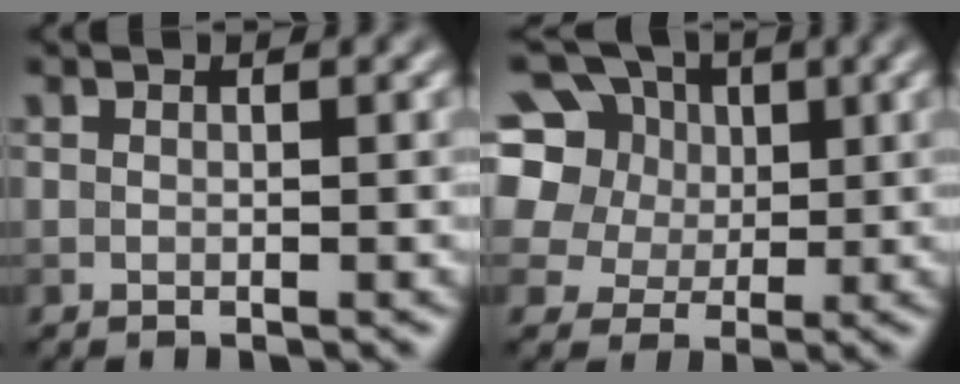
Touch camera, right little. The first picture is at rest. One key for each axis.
{"total": 12.5, "fx": 5.1, "fy": 9.6, "fz": 6.2, "tx": -0.135, "ty": 0.035, "tz": 0.076}